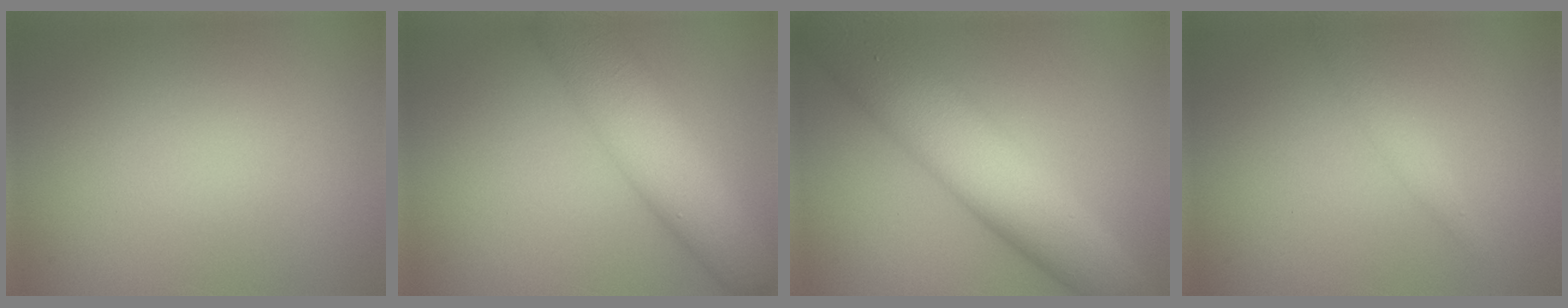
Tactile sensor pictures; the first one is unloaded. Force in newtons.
{"total": 8.3, "press": 8.3, "slide": 0.5}
{"total": 10.3, "press": 10.3, "slide": 0.4}
{"total": 1.5, "press": 1.5, "slide": 0.1}